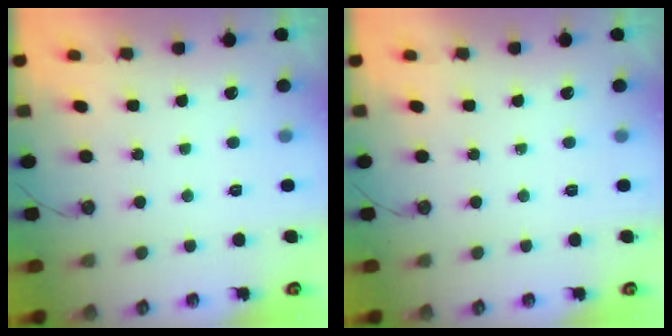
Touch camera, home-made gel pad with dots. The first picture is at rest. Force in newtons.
{"total": 0.0}